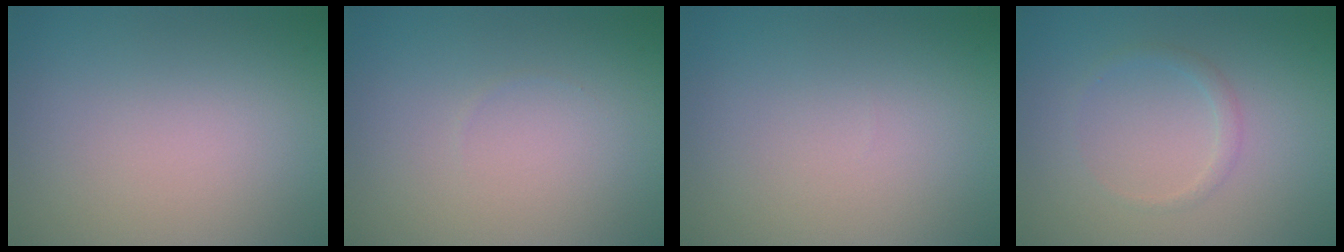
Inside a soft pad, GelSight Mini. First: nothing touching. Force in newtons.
{"total": 0.0}
{"total": 0.0}
{"total": 1.1, "press": 1.1, "slide": 0.0}